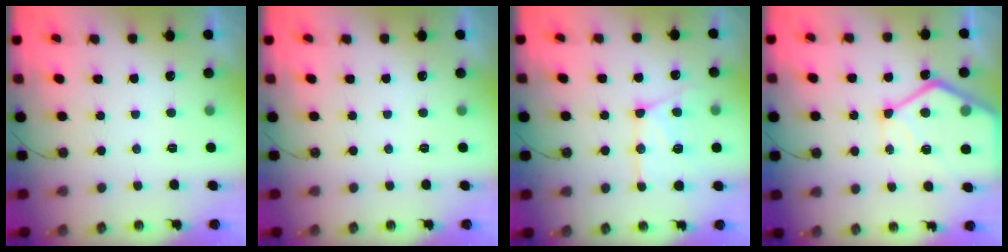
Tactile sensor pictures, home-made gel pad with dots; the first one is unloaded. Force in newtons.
{"total": 0.0}
{"total": 14.0, "press": 14.0, "slide": 1.4}
{"total": 14.3, "press": 14.3, "slide": 0.9}